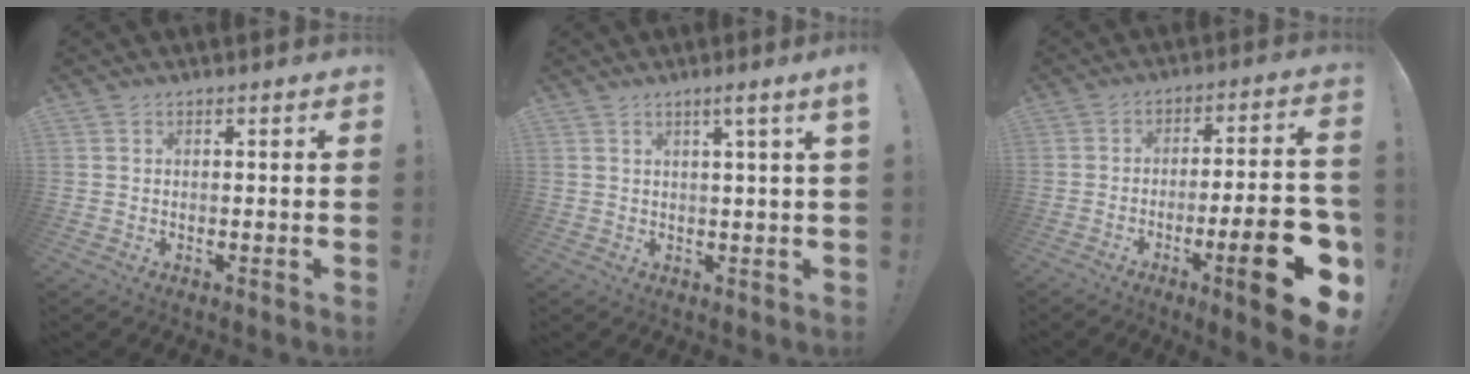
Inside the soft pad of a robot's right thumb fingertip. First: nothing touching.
{"total": 3.8, "force": [1.8, -0.7, 3.3], "torque": [-0.053, -0.005, 0.024]}
{"total": 18.1, "force": [-6.7, 3.8, 16.3], "torque": [-0.229, 0.027, -0.090]}